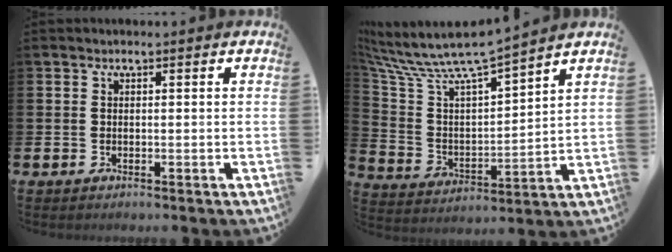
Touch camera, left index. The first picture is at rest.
{"total": 8.6, "force": [7.9, 1.1, 3.2], "torque": [-0.106, -0.059, 0.132]}